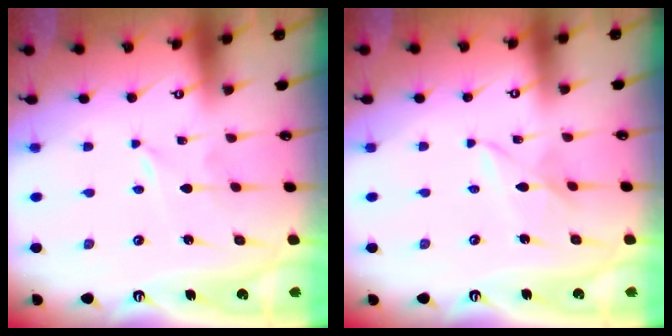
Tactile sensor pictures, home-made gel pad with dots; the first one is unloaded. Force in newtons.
{"total": 3.2, "press": 3.2, "slide": 0.4}